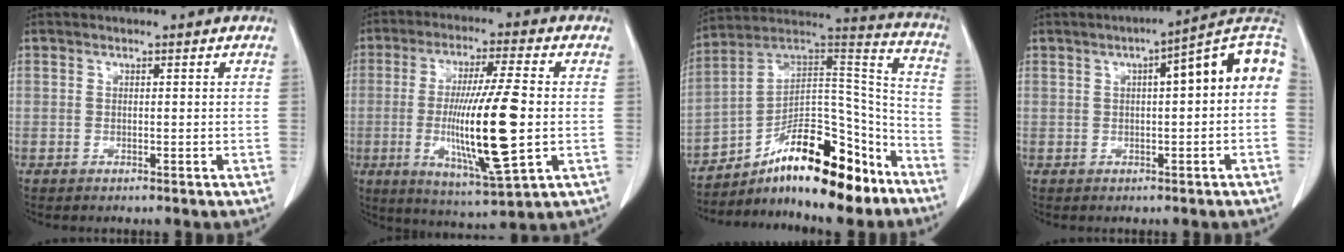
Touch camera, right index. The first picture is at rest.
{"total": 15.5, "force": [-1.6, 1.1, 15.4], "torque": [-0.288, -0.018, -0.025]}
{"total": 20.0, "force": [-13.3, 6.2, 13.6], "torque": [-0.200, 0.049, -0.213]}
{"total": 10.2, "force": [1.7, 1.3, 10.0], "torque": [-0.133, 0.037, 0.016]}